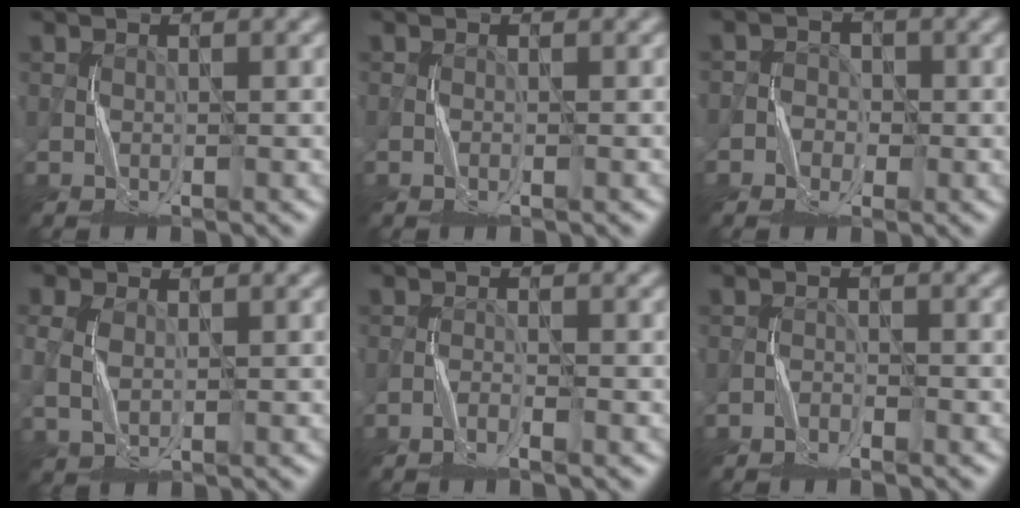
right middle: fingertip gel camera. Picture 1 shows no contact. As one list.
[{"total": 0.5, "force": [-0.5, -0.1, 0.2], "torque": [-0.003, 0.001, -0.008]}, {"total": 2.2, "force": [-0.9, 2.0, 0.3], "torque": [0.011, 0.006, -0.033]}, {"total": 1.8, "force": [0.2, 1.2, 1.3], "torque": [-0.043, 0.000, 0.008]}, {"total": 1.3, "force": [-1.2, -0.1, 0.4], "torque": [-0.010, 0.004, -0.025]}, {"total": 1.3, "force": [-1.3, 0.1, 0.1], "torque": [-0.003, 0.005, -0.024]}]